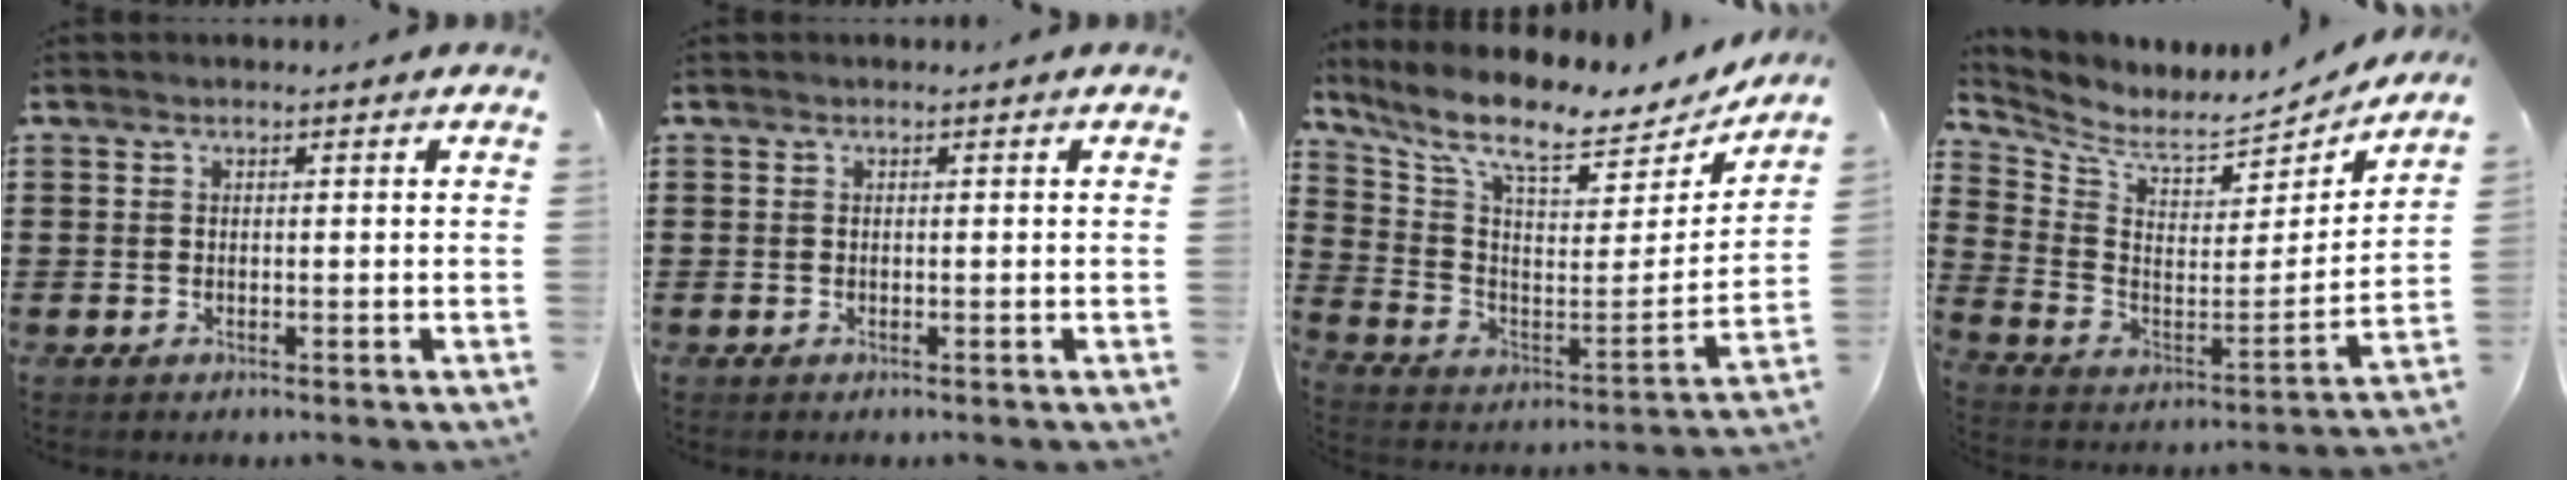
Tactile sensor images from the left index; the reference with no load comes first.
{"total": 0.0}
{"total": 9.3, "force": [7.7, 1.8, 5.0], "torque": [-0.132, -0.058, 0.128]}
{"total": 6.1, "force": [5.7, 1.2, 1.9], "torque": [-0.070, -0.057, 0.094]}